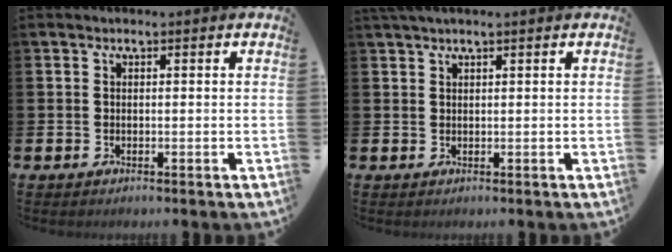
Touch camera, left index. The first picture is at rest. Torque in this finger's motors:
{"motor_torque": [-0.02, -0.34, 0.69, 0.21]}